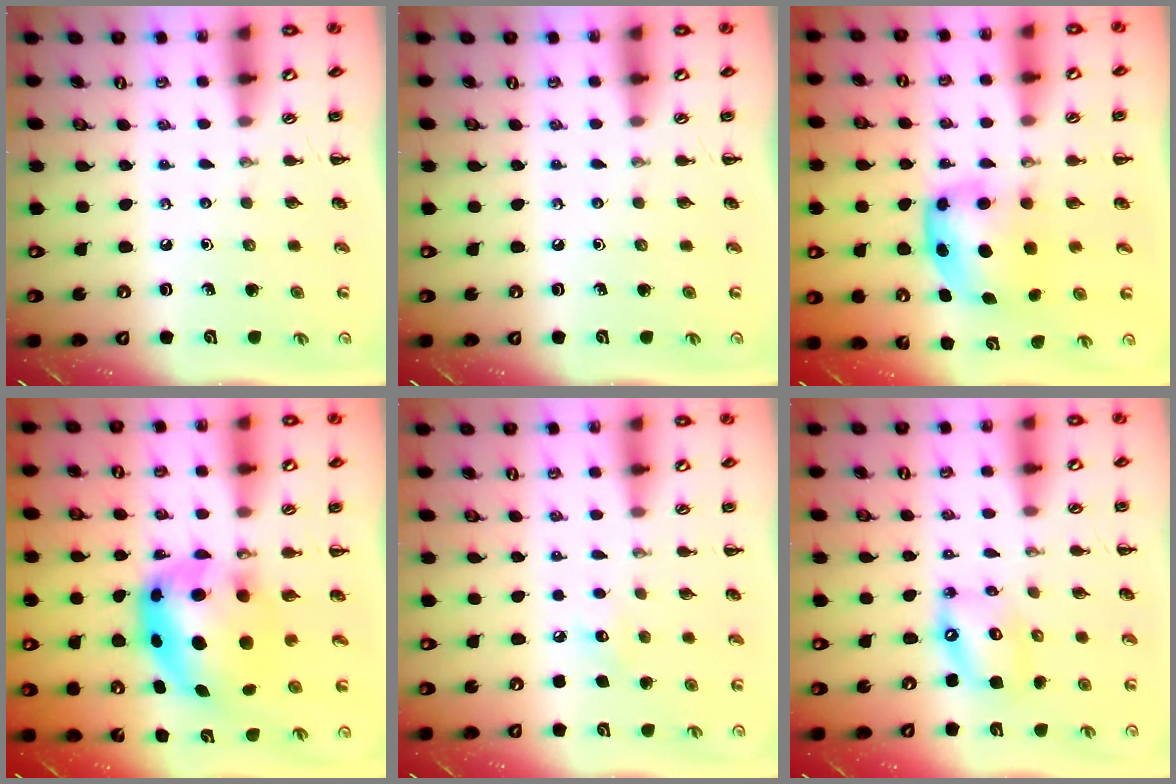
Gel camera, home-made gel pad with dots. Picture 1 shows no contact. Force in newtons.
{"total": 0.0}
{"total": 5.5, "press": 5.4, "slide": 0.8}
{"total": 8.6, "press": 8.4, "slide": 1.9}
{"total": 5.8, "press": 5.6, "slide": 1.6}
{"total": 9.0, "press": 8.8, "slide": 1.9}